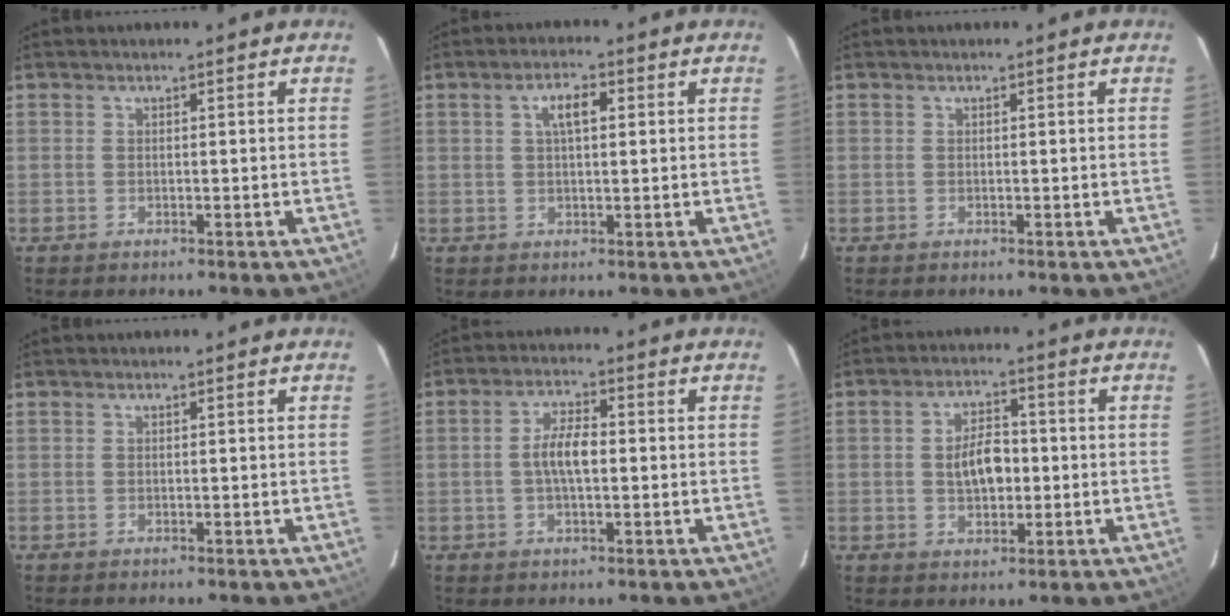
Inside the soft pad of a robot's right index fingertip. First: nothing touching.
{"total": 4.2, "force": [1.3, 1.5, 3.7], "torque": [-0.067, 0.011, 0.024]}
{"total": 0.0}
{"total": 0.0}
{"total": 5.5, "force": [-0.2, 2.0, 5.1], "torque": [-0.098, 0.009, -0.003]}
{"total": 6.7, "force": [-0.3, 3.8, 5.5], "torque": [-0.099, 0.011, 0.002]}